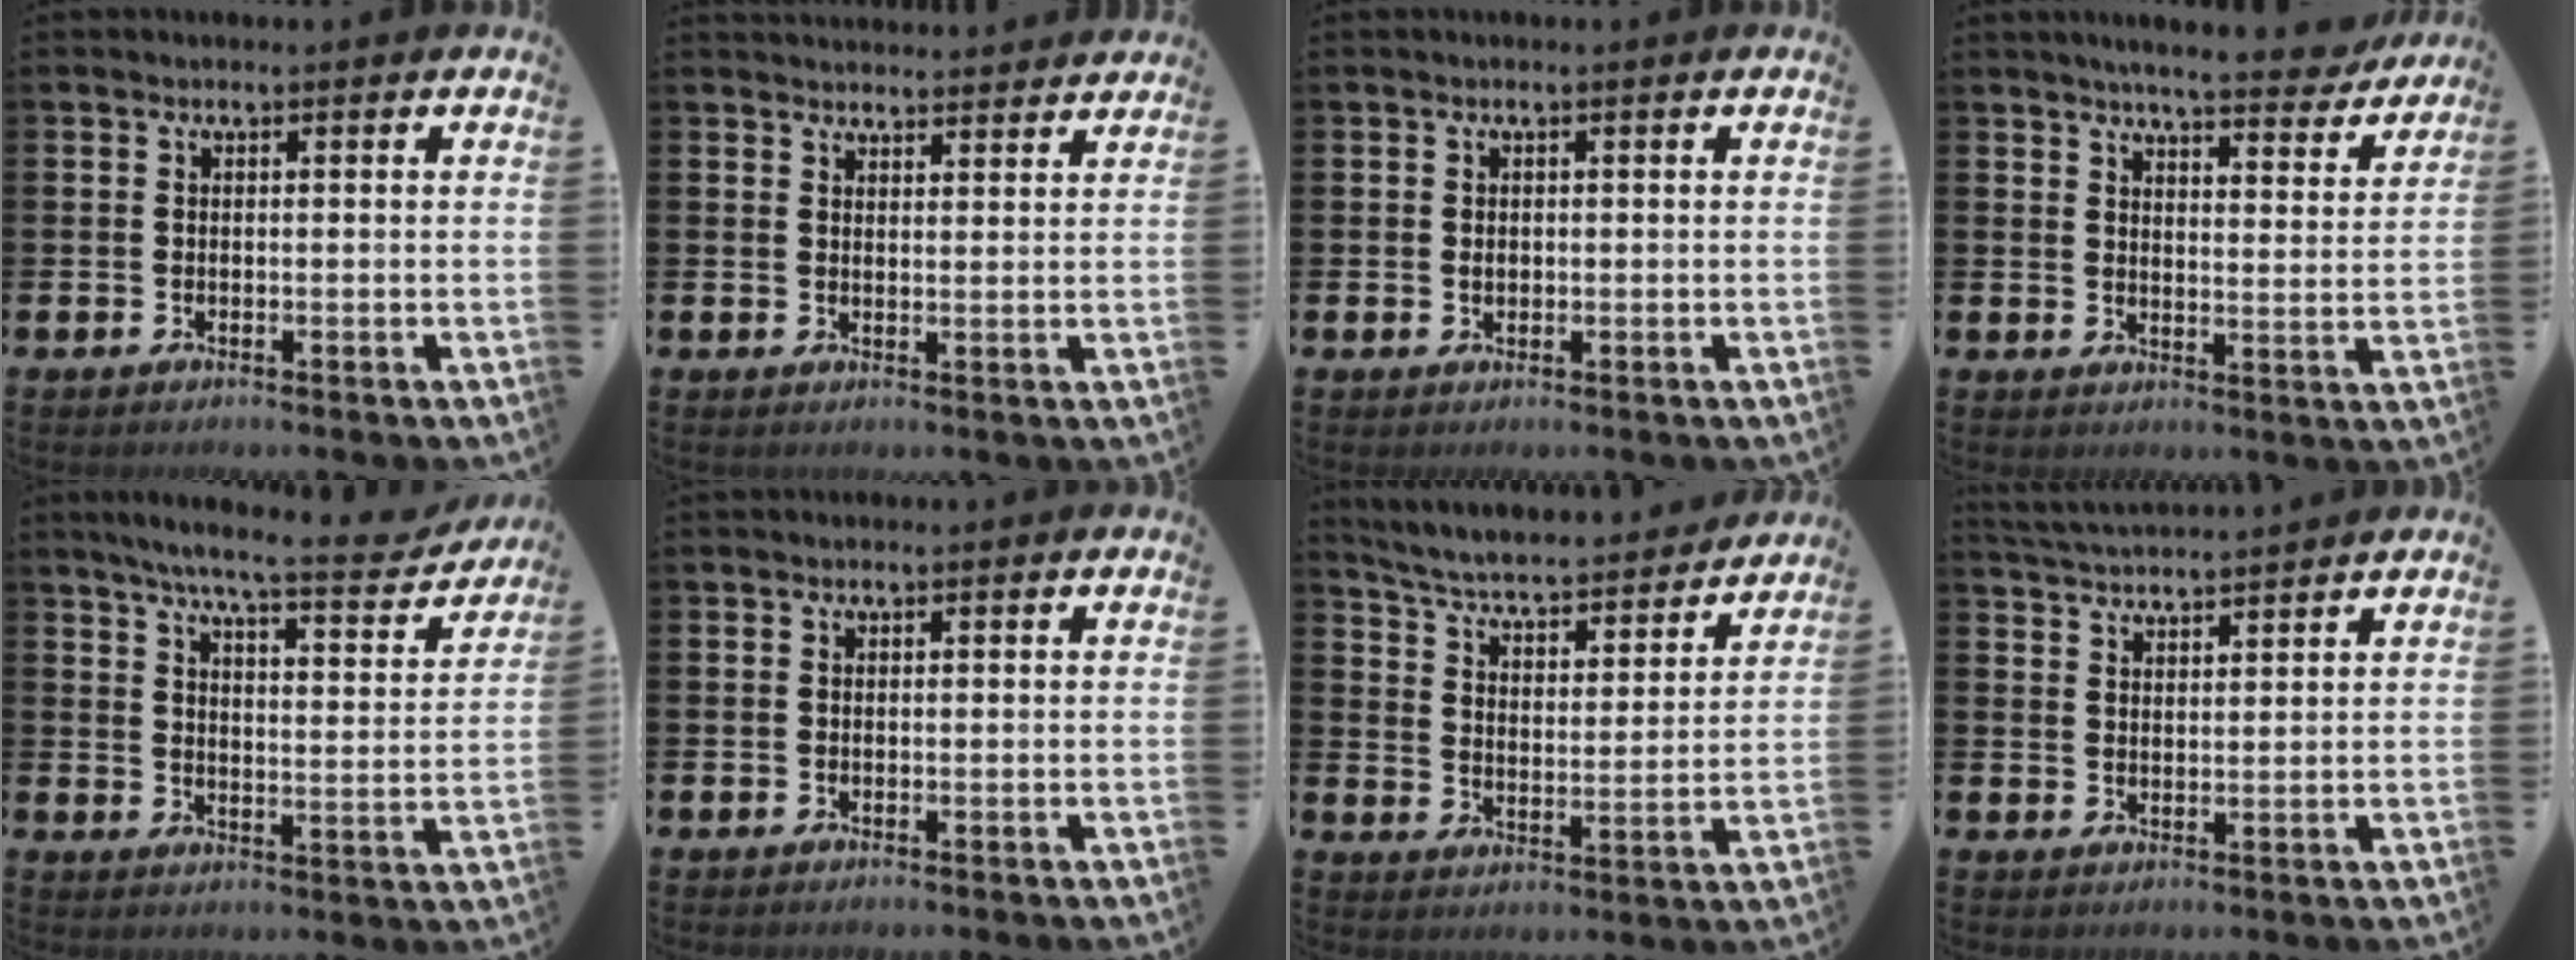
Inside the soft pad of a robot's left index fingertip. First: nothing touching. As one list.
[{"total": 3.1, "force": [3.1, 0.3, -0.1], "torque": [-0.004, -0.016, 0.057]}, {"total": 0.8, "force": [0.2, 0.7, 0.4], "torque": [-0.002, 0.002, 0.000]}, {"total": 5.9, "force": [5.7, 0.4, 1.6], "torque": [-0.038, -0.036, 0.097]}, {"total": 7.2, "force": [6.5, 0.5, 3.1], "torque": [-0.070, -0.048, 0.106]}, {"total": 0.0}, {"total": 5.5, "force": [5.2, 0.9, 1.6], "torque": [-0.064, -0.046, 0.081]}, {"total": 3.6, "force": [3.6, -0.2, 0.1], "torque": [-0.013, -0.022, 0.064]}]